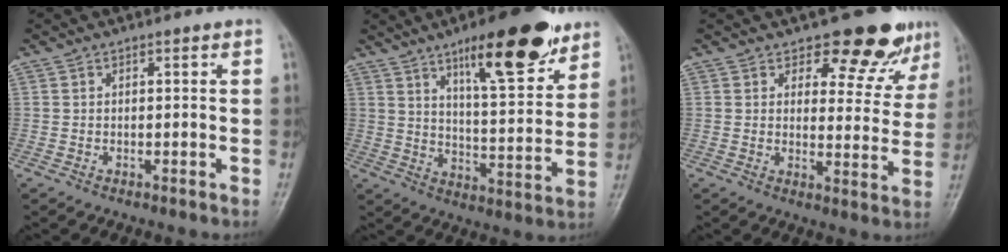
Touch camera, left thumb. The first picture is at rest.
{"total": 17.9, "force": [11.1, 5.2, 13.0], "torque": [-0.160, -0.059, 0.174]}
{"total": 10.3, "force": [8.2, 4.8, 4.2], "torque": [-0.013, -0.061, 0.094]}